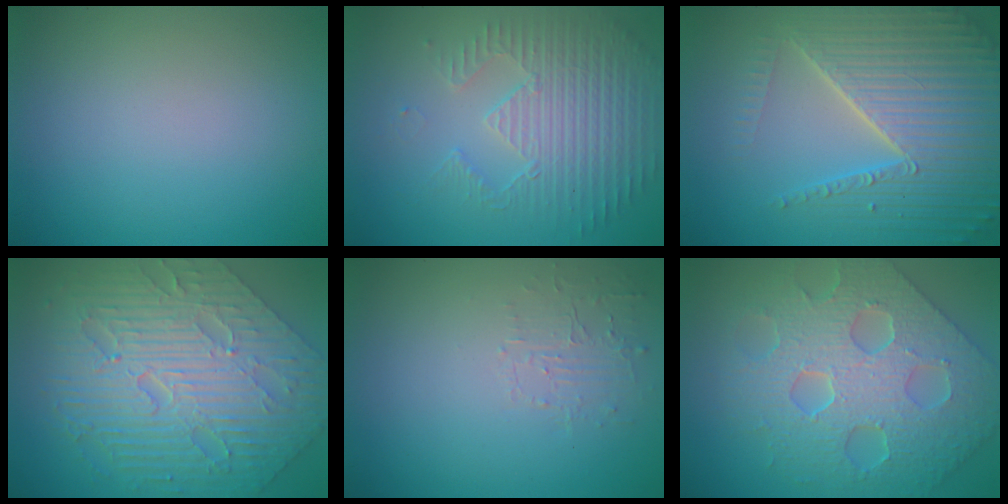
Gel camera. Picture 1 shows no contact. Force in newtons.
{"total": 3.8, "press": 3.6, "slide": 1.1}
{"total": 7.0, "press": 6.8, "slide": 1.7}
{"total": 10.4, "press": 7.1, "slide": 7.6}
{"total": 1.5, "press": 0.1, "slide": 1.5}
{"total": 7.7, "press": 6.5, "slide": 4.0}